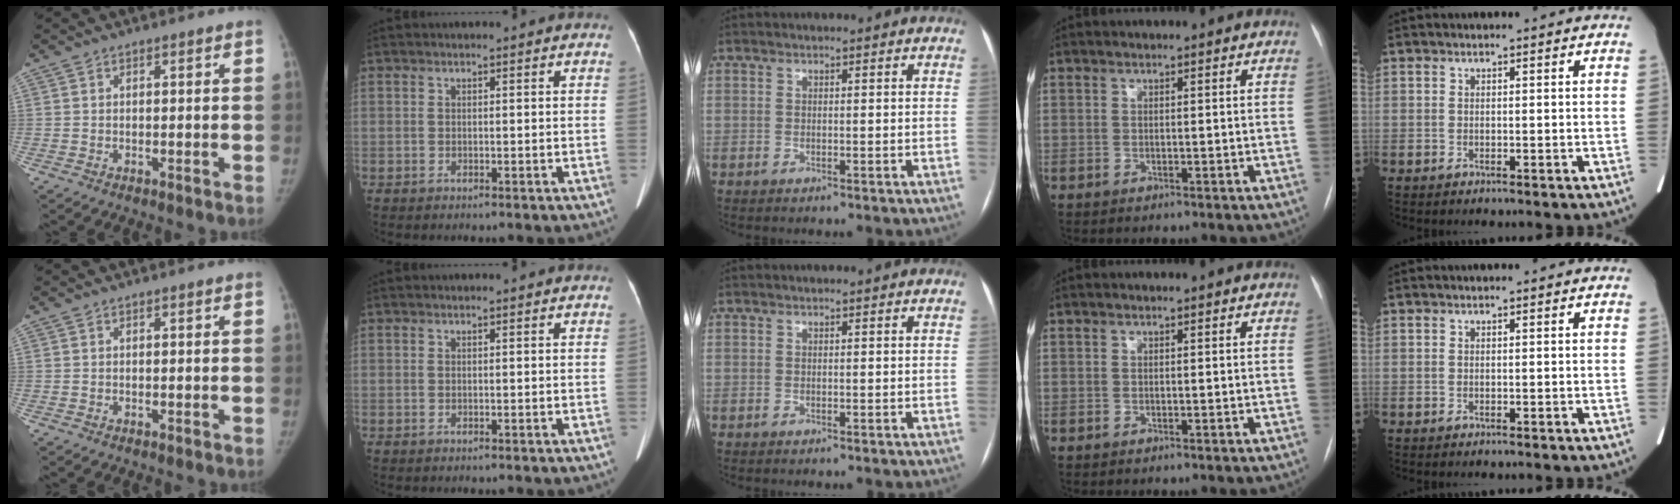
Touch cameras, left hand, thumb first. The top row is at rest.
{}